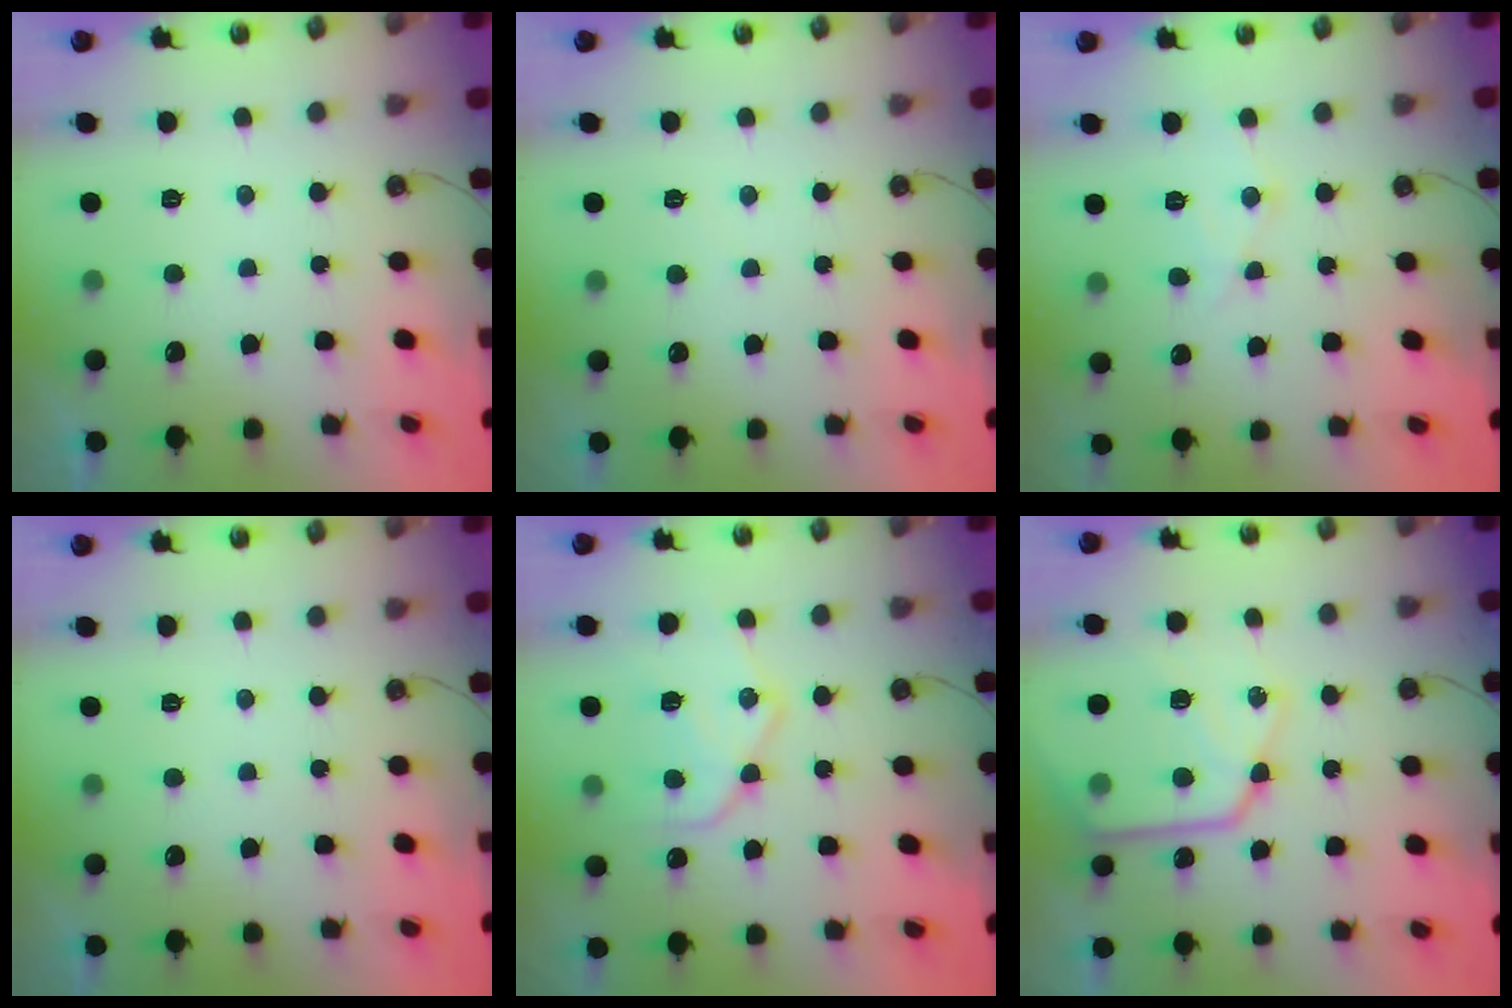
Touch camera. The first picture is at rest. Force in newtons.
{"total": 2.9, "press": 2.9, "slide": 0.4}
{"total": 8.8, "press": 8.7, "slide": 0.7}
{"total": 0.0}
{"total": 15.8, "press": 15.7, "slide": 1.7}
{"total": 19.8, "press": 19.7, "slide": 1.9}